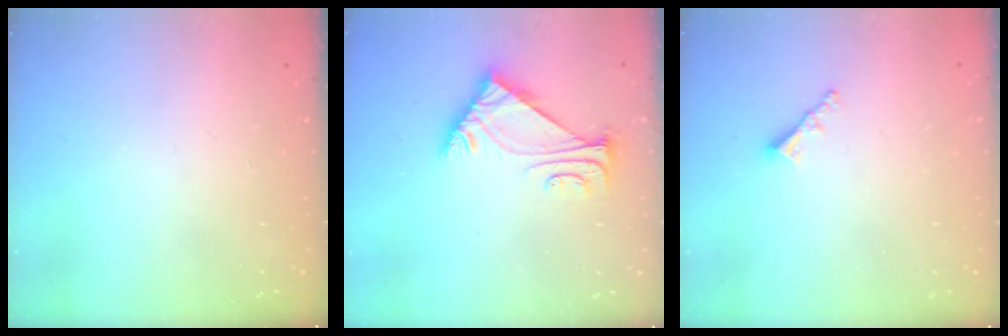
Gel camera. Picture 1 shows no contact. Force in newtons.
{"total": 5.7, "press": 5.7, "slide": 1.0}
{"total": 2.3, "press": 2.3, "slide": 0.1}